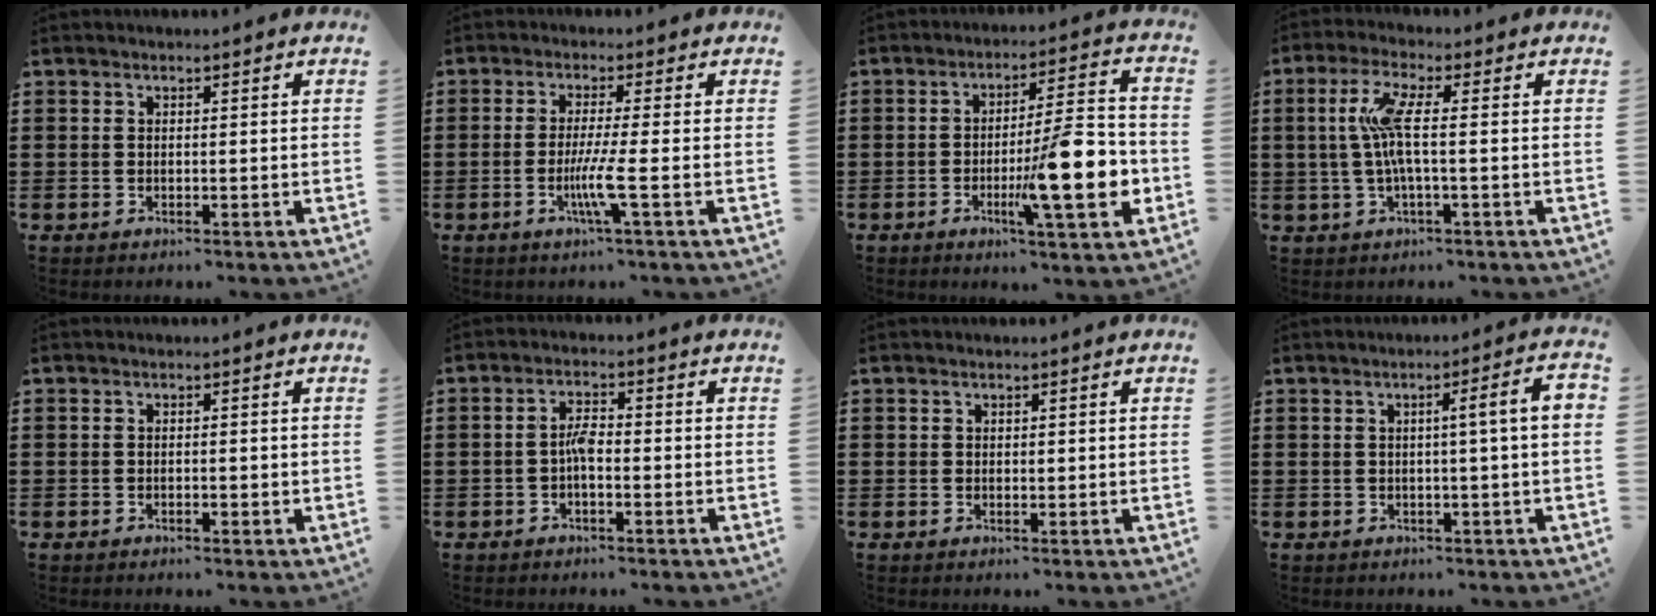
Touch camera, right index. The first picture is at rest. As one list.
[{"total": 5.3, "force": [-1.6, -0.4, 5.0], "torque": [-0.100, -0.021, -0.033]}, {"total": 14.2, "force": [-4.0, 2.8, 13.3], "torque": [-0.194, -0.003, -0.067]}, {"total": 6.6, "force": [0.0, 0.7, 6.6], "torque": [-0.151, -0.013, -0.014]}, {"total": 0.6, "force": [-0.3, 0.3, 0.5], "torque": [-0.010, -0.005, -0.005]}, {"total": 2.8, "force": [-0.7, 0.9, 2.6], "torque": [-0.056, 0.001, -0.016]}, {"total": 0.0}, {"total": 4.5, "force": [0.0, -0.6, 4.5], "torque": [-0.070, -0.009, -0.005]}]